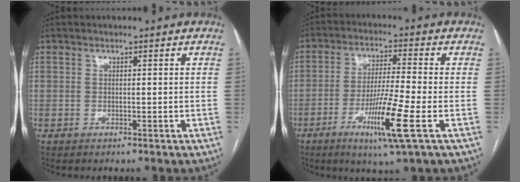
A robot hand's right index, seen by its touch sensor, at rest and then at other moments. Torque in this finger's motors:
{"motor_torque": [1.26, -0.47, 0.26, 0.06]}